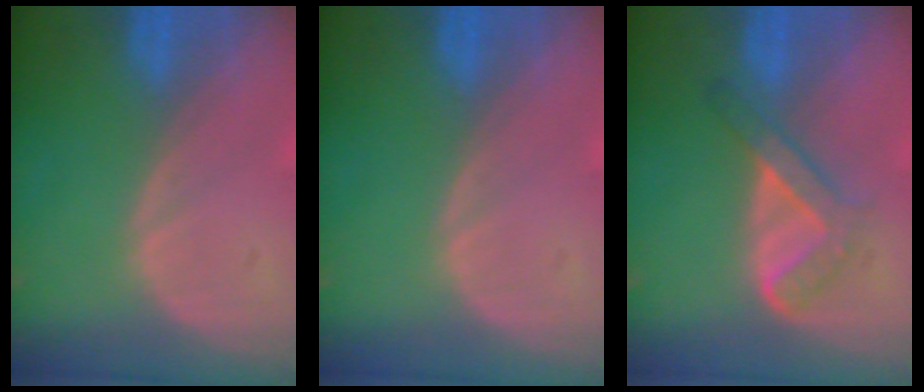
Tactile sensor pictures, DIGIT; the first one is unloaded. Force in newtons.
{"total": 0.0}
{"total": 4.8, "press": 4.7, "slide": 0.7}